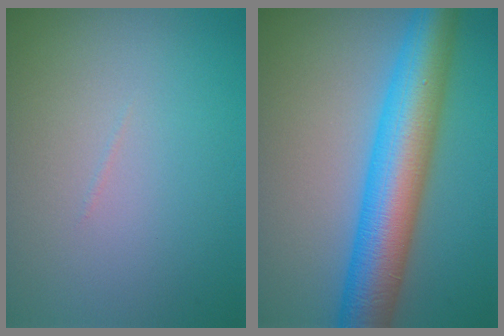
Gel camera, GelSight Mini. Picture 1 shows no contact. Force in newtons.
{"total": 9.6, "press": 9.6, "slide": 0.1}